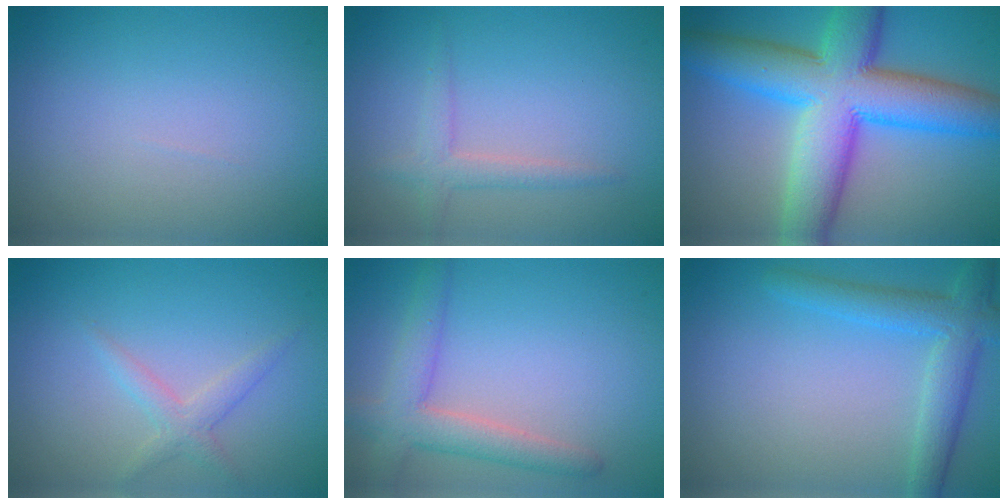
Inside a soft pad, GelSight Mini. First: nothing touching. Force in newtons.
{"total": 1.9, "press": 1.9, "slide": 0.1}
{"total": 12.4, "press": 12.4, "slide": 0.0}
{"total": 1.8, "press": 1.8, "slide": 0.1}
{"total": 4.0, "press": 4.0, "slide": 0.3}
{"total": 4.0, "press": 4.0, "slide": 0.1}